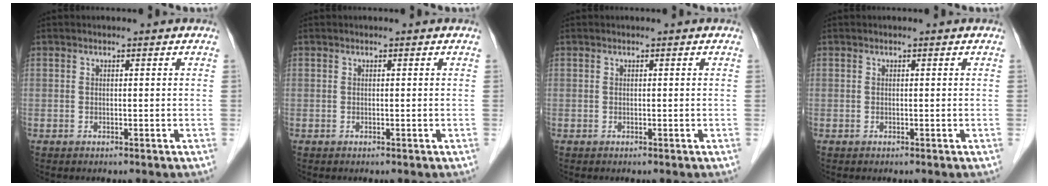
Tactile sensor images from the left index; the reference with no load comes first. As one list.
[{"total": 0.0}, {"total": 0.0}, {"total": 0.0}]